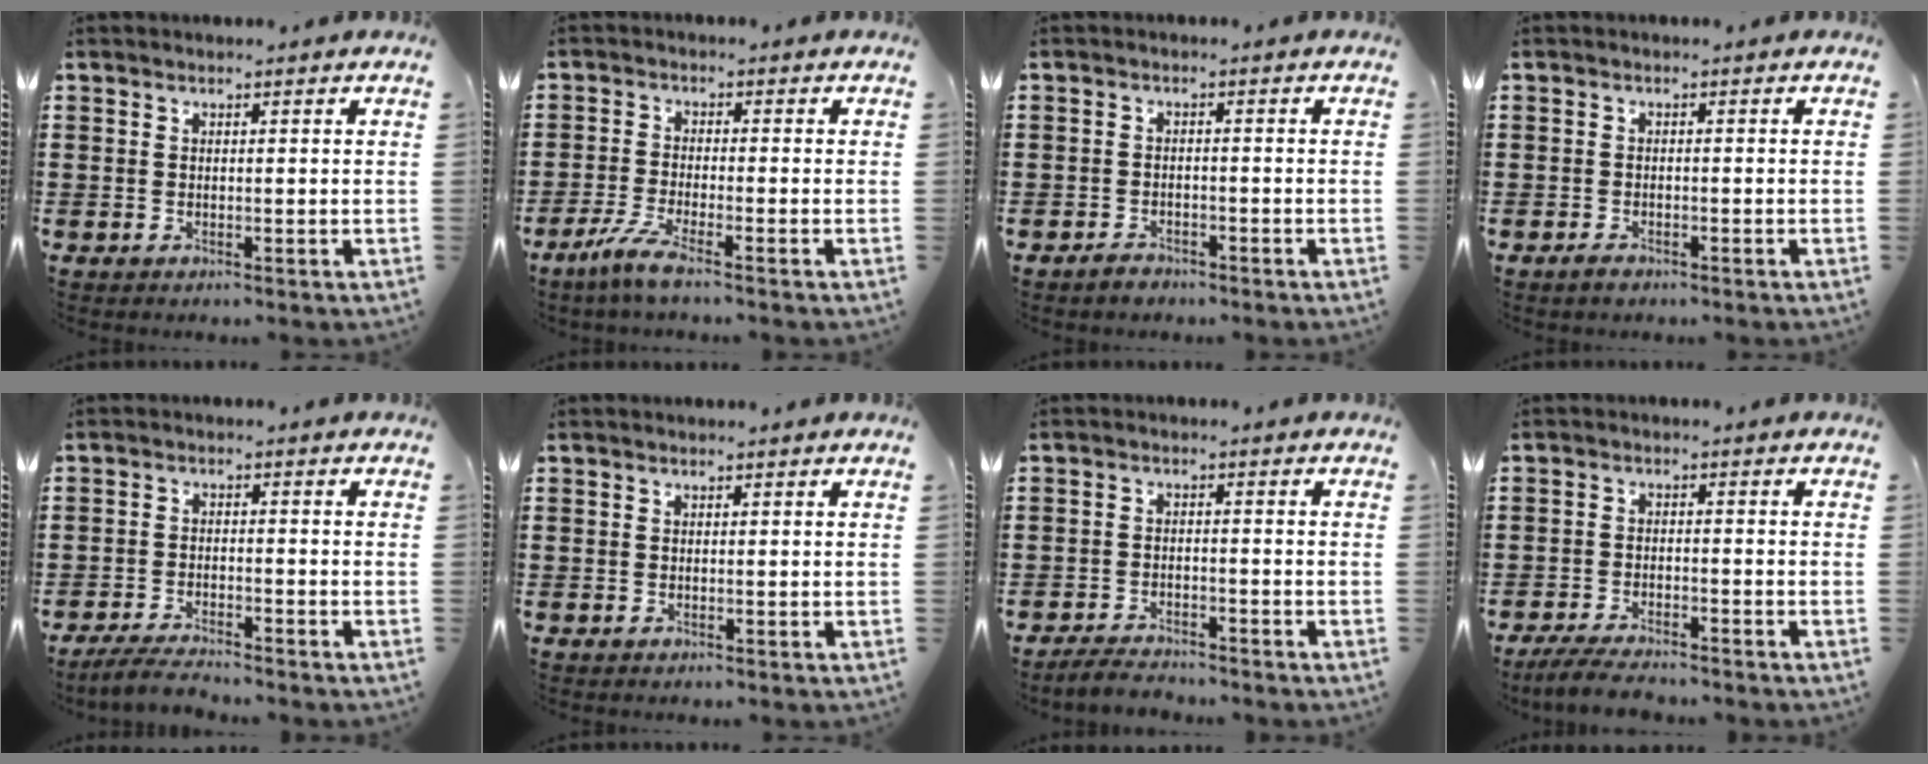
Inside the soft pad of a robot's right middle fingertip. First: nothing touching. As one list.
[{"total": 4.4, "force": [-3.0, 0.2, 3.3], "torque": [-0.088, -0.019, -0.064]}, {"total": 1.7, "force": [-1.6, 0.5, 0.1], "torque": [-0.006, 0.001, -0.034]}, {"total": 1.0, "force": [-0.9, 0.4, 0.3], "torque": [-0.008, -0.003, -0.018]}, {"total": 3.6, "force": [-3.4, 0.3, 1.2], "torque": [-0.027, -0.002, -0.069]}, {"total": 0.0}, {"total": 3.0, "force": [-2.9, 0.5, 0.4], "torque": [-0.011, 0.002, -0.061]}, {"total": 4.3, "force": [-4.0, 0.5, 1.5], "torque": [-0.038, -0.007, -0.082]}]